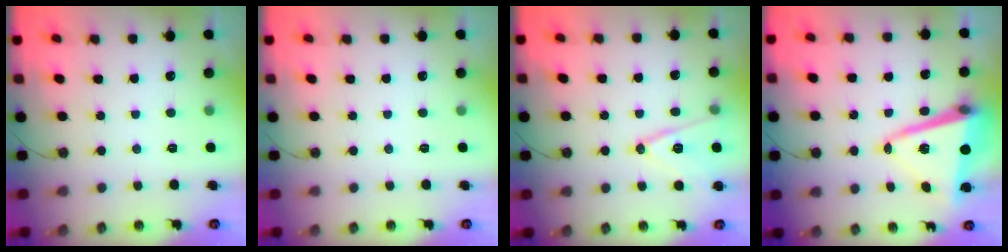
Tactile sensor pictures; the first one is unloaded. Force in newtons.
{"total": 0.0}
{"total": 12.3, "press": 11.9, "slide": 3.2}
{"total": 12.8, "press": 12.5, "slide": 2.5}